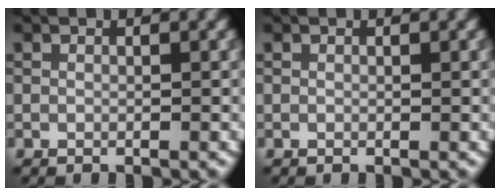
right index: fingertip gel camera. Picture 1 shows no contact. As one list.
[{"total": 0.0}]